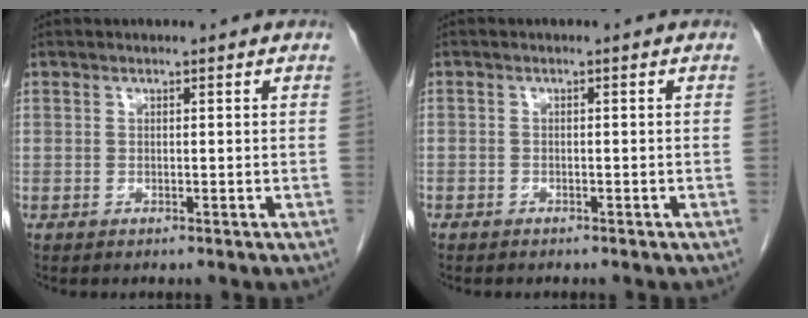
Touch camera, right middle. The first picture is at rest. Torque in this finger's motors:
{"motor_torque": [1.31, -0.83, 0.85, -0.09]}